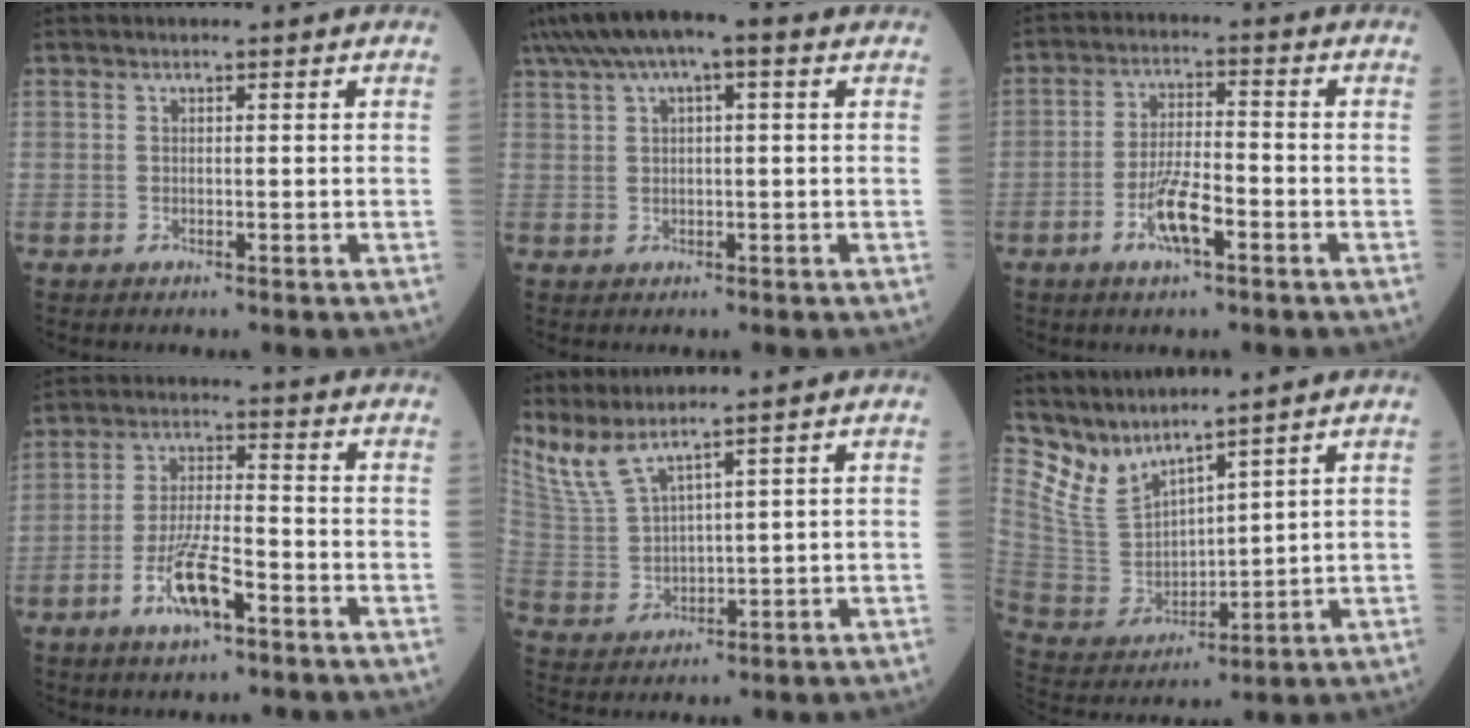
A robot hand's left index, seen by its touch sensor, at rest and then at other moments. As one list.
[{"total": 9.4, "force": [5.2, 2.3, 7.5], "torque": [-0.135, 0.047, 0.080]}, {"total": 6.4, "force": [-3.2, 1.3, 5.4], "torque": [-0.110, -0.004, -0.062]}, {"total": 8.2, "force": [-4.3, 1.9, 6.7], "torque": [-0.135, -0.004, -0.081]}, {"total": 6.0, "force": [5.3, -0.3, 2.8], "torque": [-0.084, -0.002, 0.127]}, {"total": 7.9, "force": [7.6, 0.9, 2.2], "torque": [-0.073, -0.002, 0.176]}]